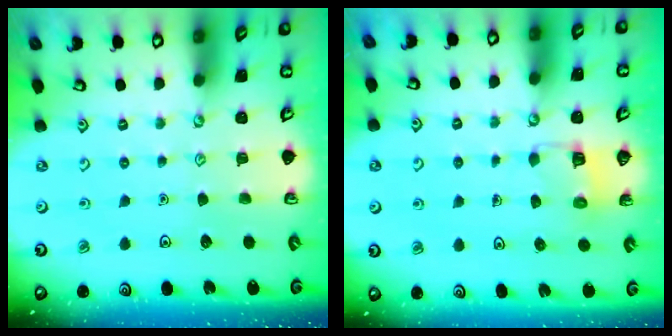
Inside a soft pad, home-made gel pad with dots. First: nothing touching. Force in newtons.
{"total": 3.6, "press": 3.6, "slide": 0.1}